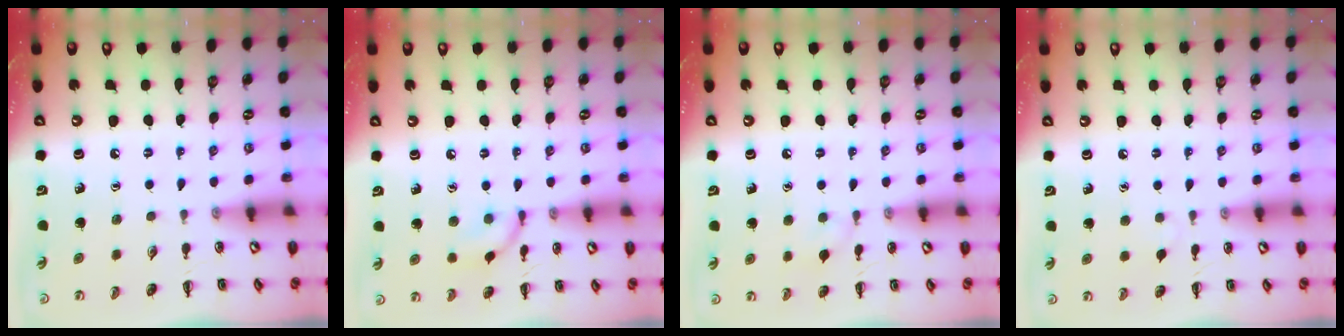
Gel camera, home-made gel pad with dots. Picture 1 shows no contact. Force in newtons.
{"total": 7.6, "press": 7.6, "slide": 0.4}
{"total": 4.7, "press": 4.4, "slide": 1.7}
{"total": 2.3, "press": 2.1, "slide": 0.9}